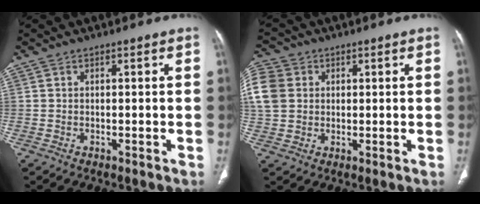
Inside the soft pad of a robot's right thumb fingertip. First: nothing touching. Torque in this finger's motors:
{"motor_torque": [1.31, 1.35, 0.97, -0.07, 0.29]}